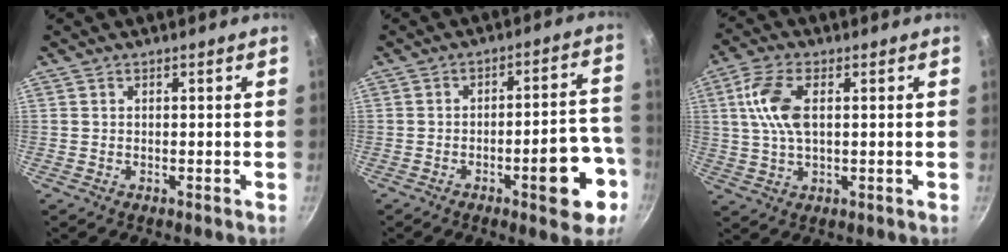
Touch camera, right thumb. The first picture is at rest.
{"total": 12.5, "force": [-5.3, 4.3, 10.5], "torque": [-0.104, 0.044, -0.065]}
{"total": 8.8, "force": [1.7, 4.3, 7.4], "torque": [-0.150, 0.010, 0.029]}